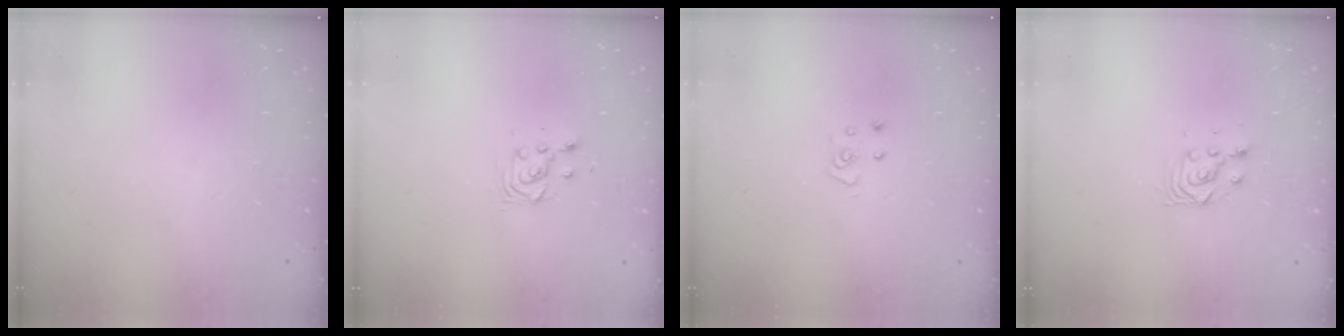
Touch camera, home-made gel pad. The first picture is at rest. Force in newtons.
{"total": 3.6, "press": 3.6, "slide": 0.1}
{"total": 3.9, "press": 3.9, "slide": 0.2}
{"total": 3.5, "press": 3.5, "slide": 0.0}